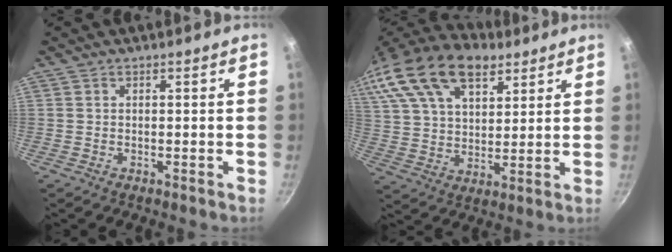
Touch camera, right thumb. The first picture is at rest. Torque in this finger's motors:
{"motor_torque": [0.56, 0.93, 1.09, 0.57, 0.16]}